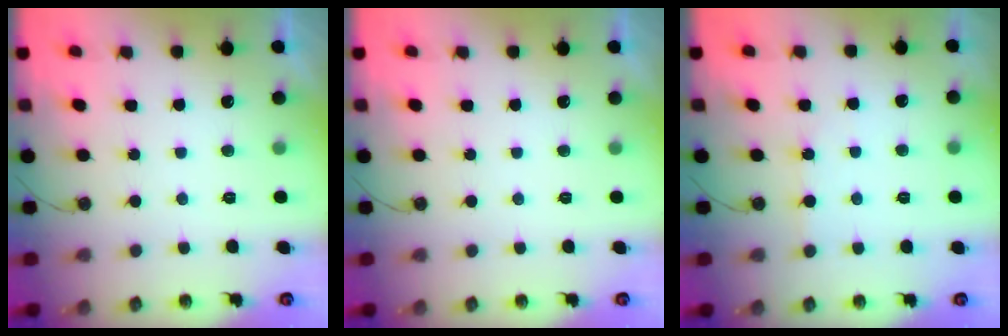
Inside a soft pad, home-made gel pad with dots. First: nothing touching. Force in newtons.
{"total": 0.0}
{"total": 2.0, "press": 2.0, "slide": 0.3}